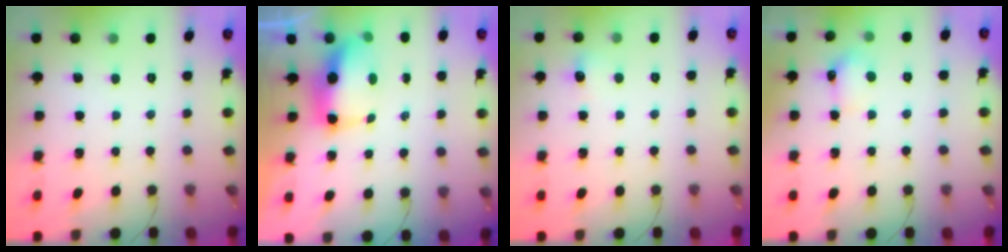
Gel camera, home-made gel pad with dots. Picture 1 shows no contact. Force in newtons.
{"total": 8.1, "press": 8.0, "slide": 1.5}
{"total": 5.2, "press": 5.1, "slide": 1.1}
{"total": 5.6, "press": 5.4, "slide": 1.6}